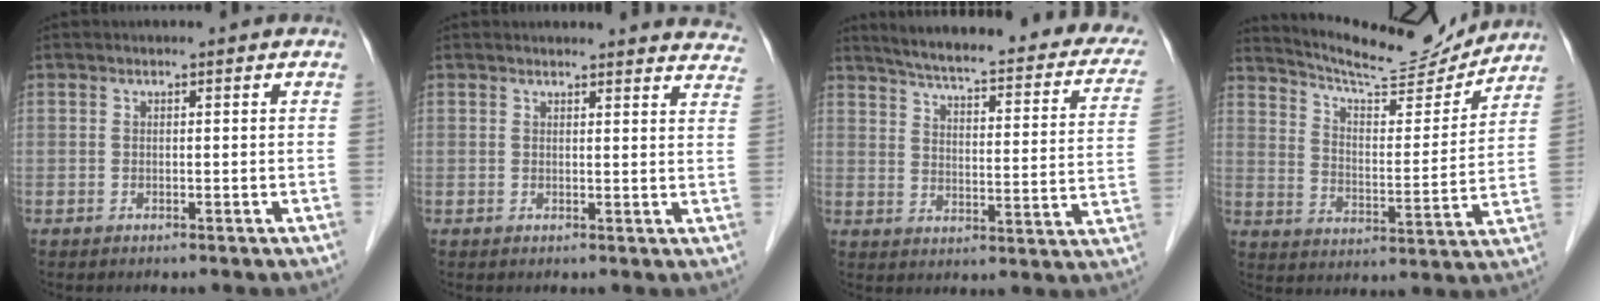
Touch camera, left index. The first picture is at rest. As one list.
[{"total": 12.5, "force": [12.2, 1.9, 1.6], "torque": [0.016, -0.045, 0.099]}, {"total": 27.4, "force": [23.1, 5.1, 13.7], "torque": [-0.192, -0.030, 0.273]}, {"total": 15.3, "force": [14.7, 1.6, 3.9], "torque": [-0.071, -0.011, 0.221]}]